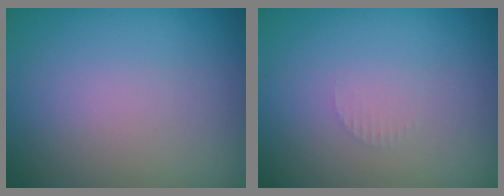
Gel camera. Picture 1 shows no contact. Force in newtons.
{"total": 0.7, "press": 0.6, "slide": 0.1}